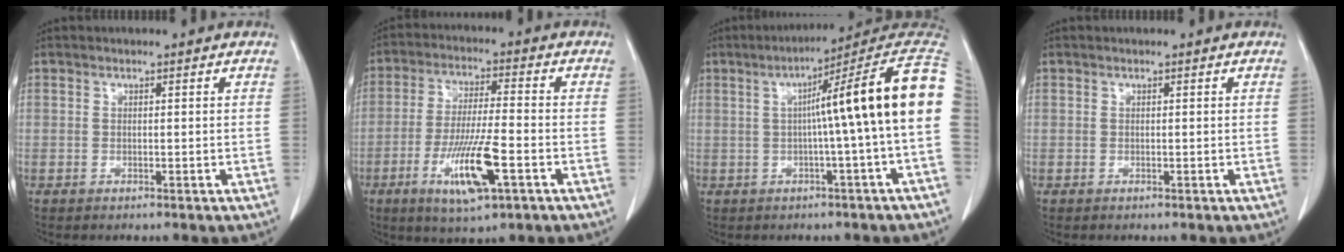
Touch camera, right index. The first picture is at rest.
{"total": 11.1, "force": [-4.5, 1.5, 10.0], "torque": [-0.193, -0.016, -0.077]}
{"total": 15.1, "force": [1.3, -0.9, 15.0], "torque": [-0.195, 0.041, 0.011]}
{"total": 0.0}